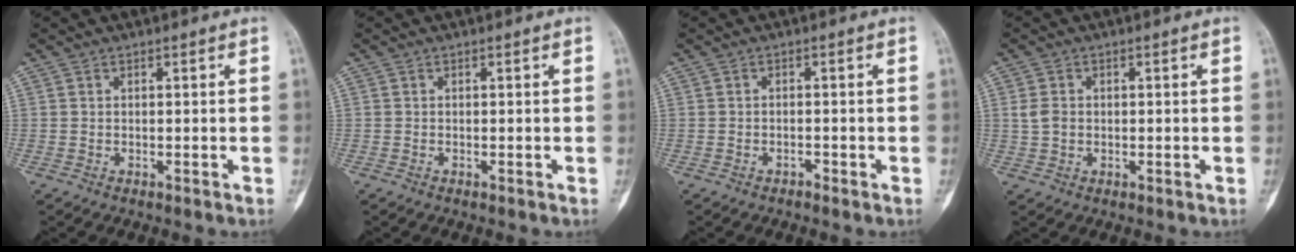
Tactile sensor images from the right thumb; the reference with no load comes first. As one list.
[{"total": 0.0}, {"total": 0.9, "force": [-0.8, 0.5, 0.2], "torque": [-0.005, 0.004, -0.014]}, {"total": 2.9, "force": [0.2, 2.4, 1.6], "torque": [-0.027, 0.005, 0.006]}]